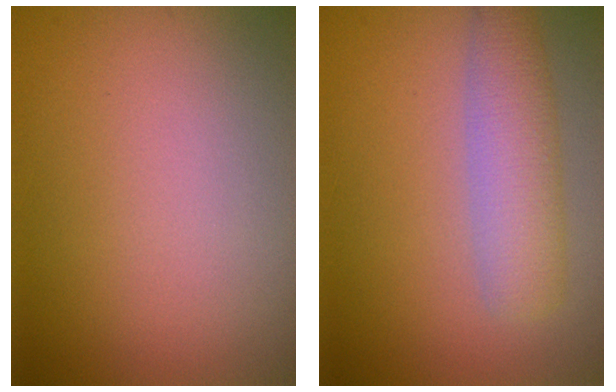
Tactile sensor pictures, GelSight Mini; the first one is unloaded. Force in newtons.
{"total": 4.2, "press": 4.2, "slide": 0.3}